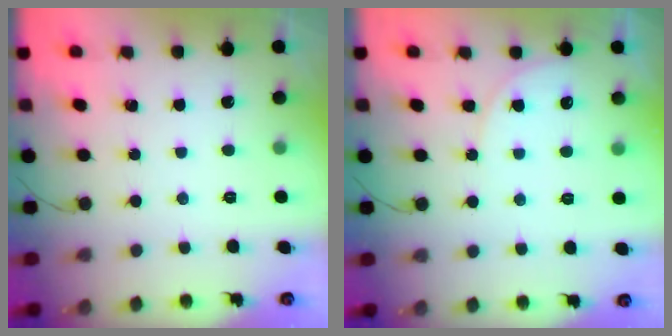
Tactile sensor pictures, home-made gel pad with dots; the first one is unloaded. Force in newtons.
{"total": 5.4, "press": 5.3, "slide": 0.8}